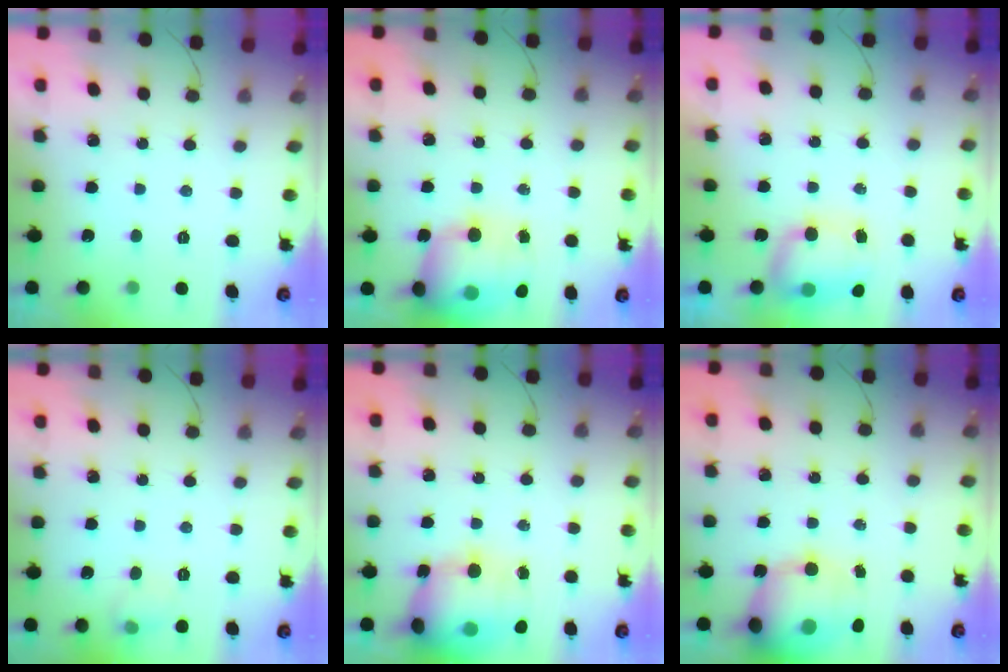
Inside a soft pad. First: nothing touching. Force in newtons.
{"total": 16.7, "press": 16.2, "slide": 3.9}
{"total": 7.7, "press": 7.5, "slide": 1.7}
{"total": 6.9, "press": 6.5, "slide": 2.2}
{"total": 18.4, "press": 16.7, "slide": 7.8}
{"total": 15.7, "press": 15.3, "slide": 3.7}